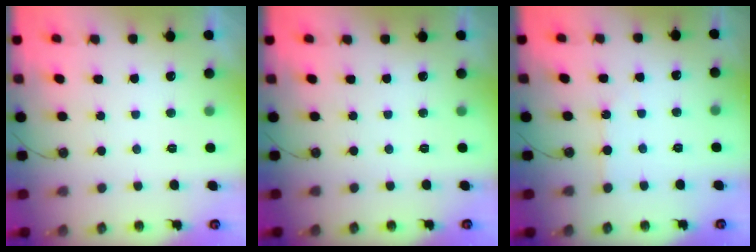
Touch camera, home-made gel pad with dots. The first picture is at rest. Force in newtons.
{"total": 0.0}
{"total": 2.0, "press": 1.9, "slide": 0.3}